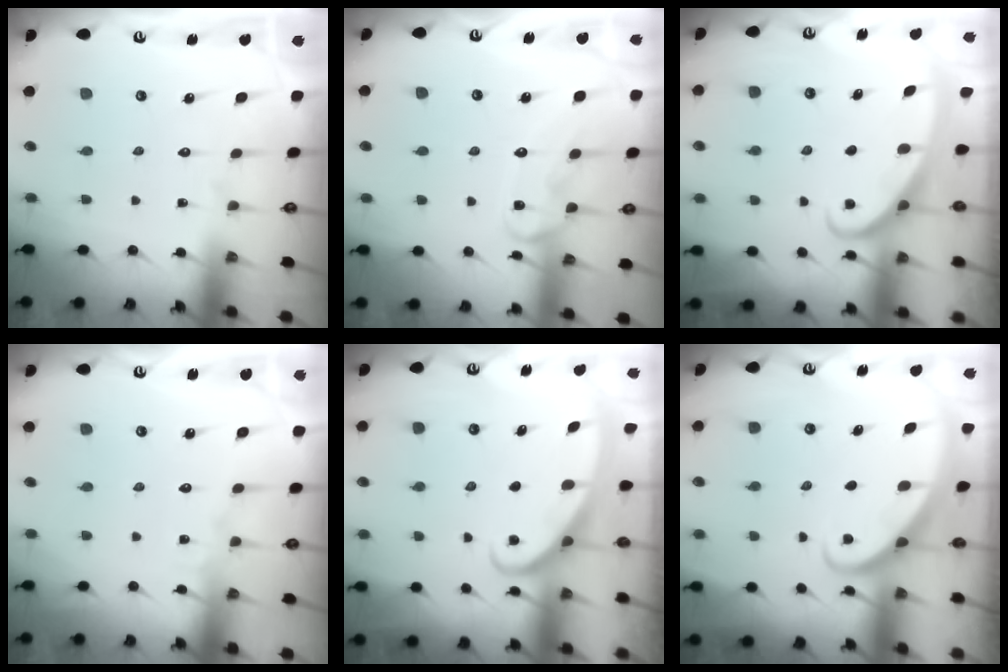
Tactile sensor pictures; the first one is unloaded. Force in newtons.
{"total": 11.4, "press": 11.4, "slide": 1.0}
{"total": 3.0, "press": 3.0, "slide": 0.4}
{"total": 1.9, "press": 1.9, "slide": 0.2}
{"total": 3.0, "press": 2.9, "slide": 0.4}
{"total": 2.9, "press": 2.9, "slide": 0.2}